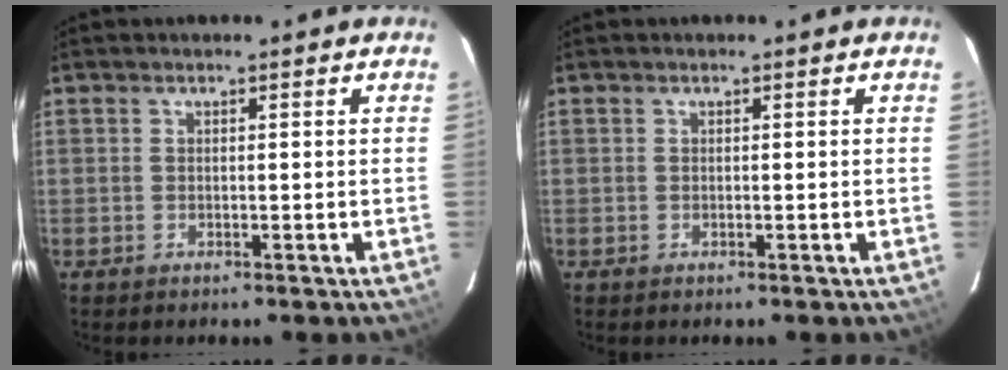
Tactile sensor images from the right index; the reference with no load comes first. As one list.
[{"total": 0.0}]